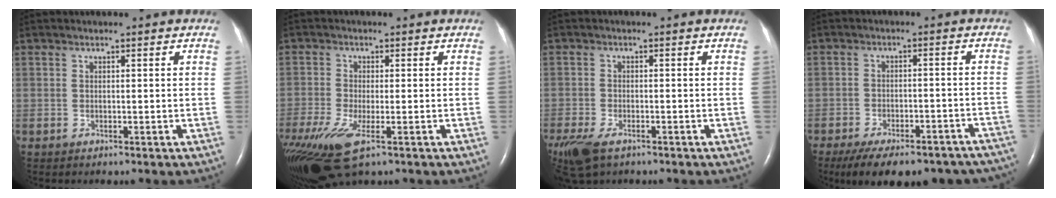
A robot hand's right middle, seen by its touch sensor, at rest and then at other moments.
{"total": 12.8, "force": [-7.3, 4.5, 9.6], "torque": [-0.228, -0.037, -0.125]}
{"total": 9.2, "force": [-6.1, 4.1, 5.6], "torque": [-0.130, -0.020, -0.100]}
{"total": 21.3, "force": [-17.6, 7.6, 9.4], "torque": [-0.128, 0.000, -0.217]}